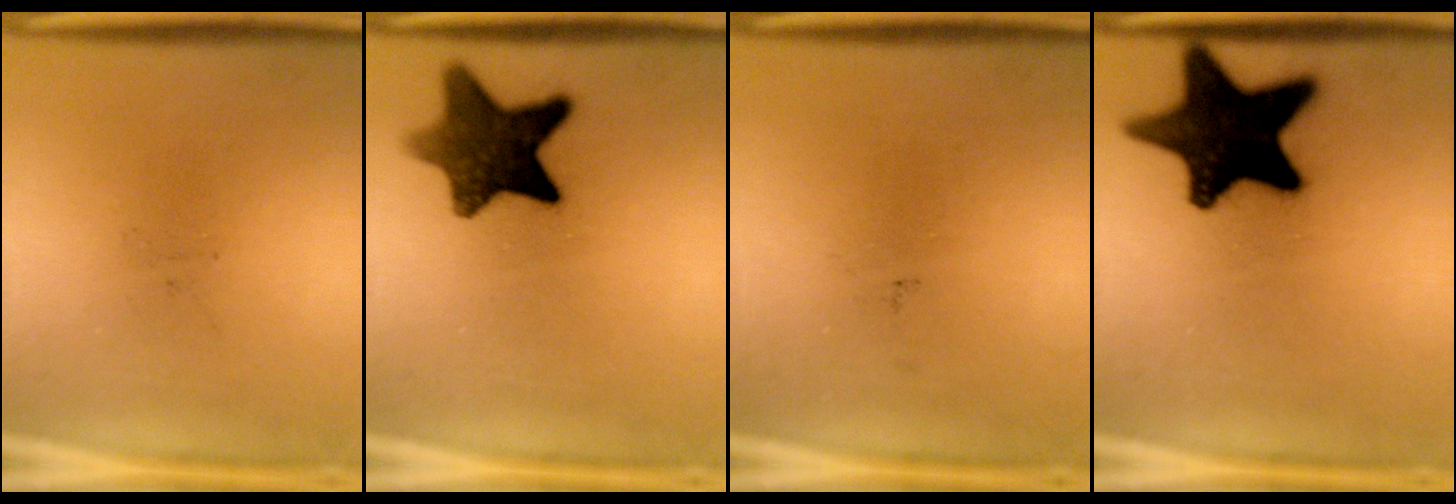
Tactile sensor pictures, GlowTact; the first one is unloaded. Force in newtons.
{"total": 11.5}
{"total": 0.0}
{"total": 18.1}